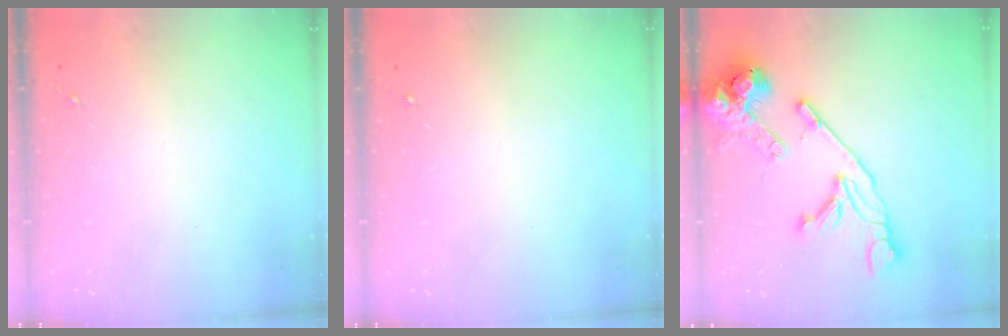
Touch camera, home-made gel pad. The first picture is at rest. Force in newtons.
{"total": 0.0}
{"total": 18.4, "press": 18.2, "slide": 2.3}